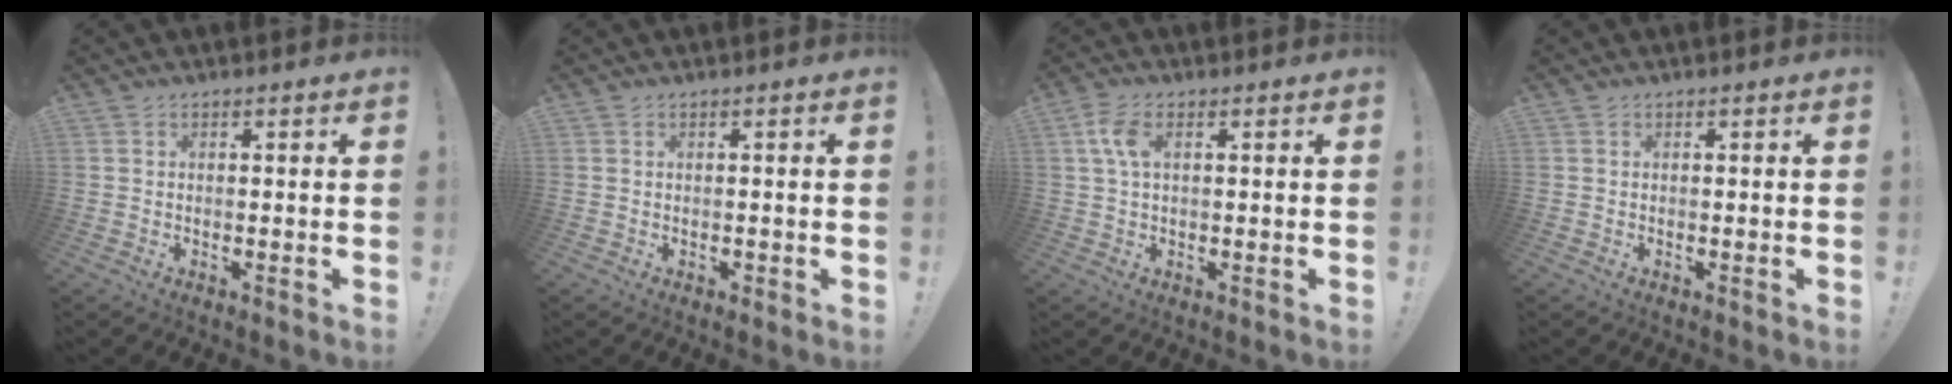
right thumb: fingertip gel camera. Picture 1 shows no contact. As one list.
[{"total": 0.6, "force": [-0.5, 0.4, 0.1], "torque": [0.000, 0.000, -0.008]}, {"total": 5.4, "force": [1.1, 2.7, 4.6], "torque": [-0.096, 0.007, 0.020]}, {"total": 0.0}]